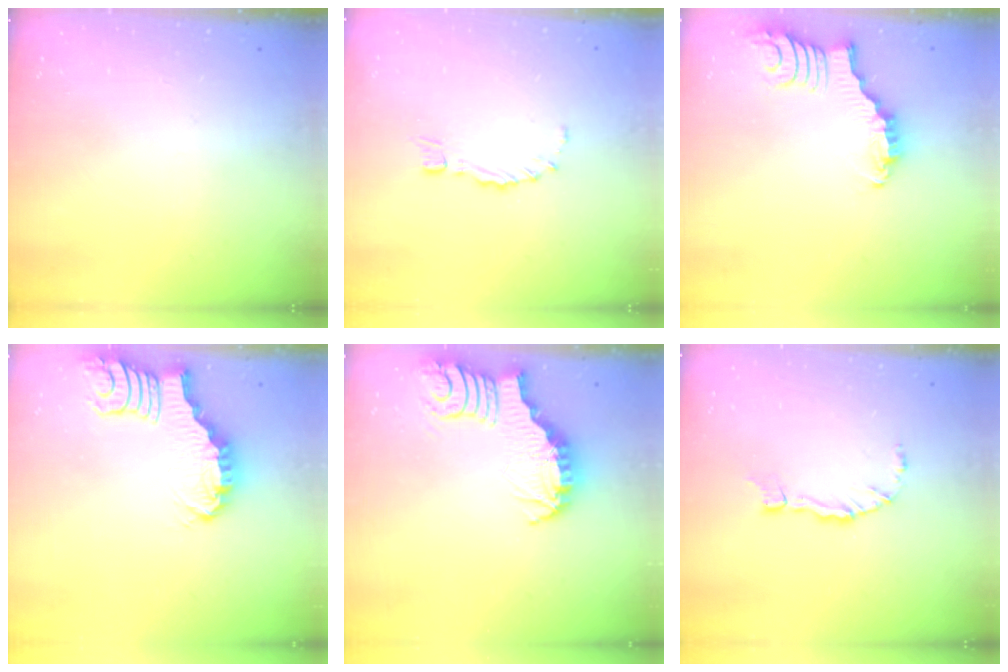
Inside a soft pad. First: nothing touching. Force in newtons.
{"total": 0.8, "press": 0.7, "slide": 0.3}
{"total": 2.6, "press": 2.6, "slide": 0.3}
{"total": 2.5, "press": 2.5, "slide": 0.2}
{"total": 3.5, "press": 3.4, "slide": 0.7}
{"total": 5.2, "press": 5.2, "slide": 0.4}